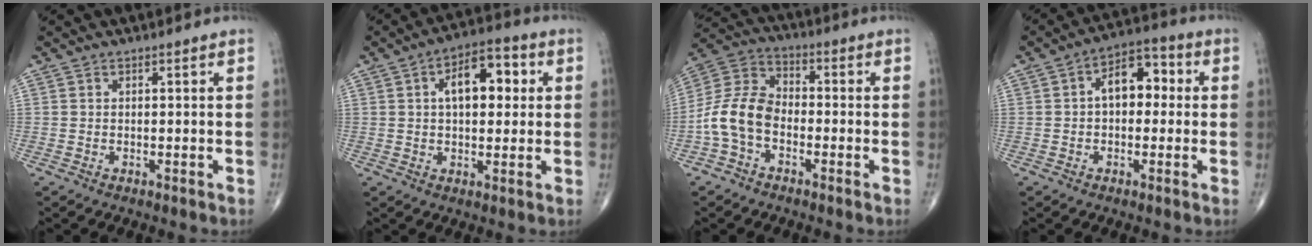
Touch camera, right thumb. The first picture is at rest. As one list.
[{"total": 10.6, "force": [2.3, 5.7, 8.6], "torque": [-0.102, 0.017, 0.028]}, {"total": 10.4, "force": [-3.2, 6.9, 7.1], "torque": [-0.135, 0.034, -0.076]}, {"total": 8.6, "force": [0.7, 5.4, 6.6], "torque": [-0.072, 0.032, -0.001]}]